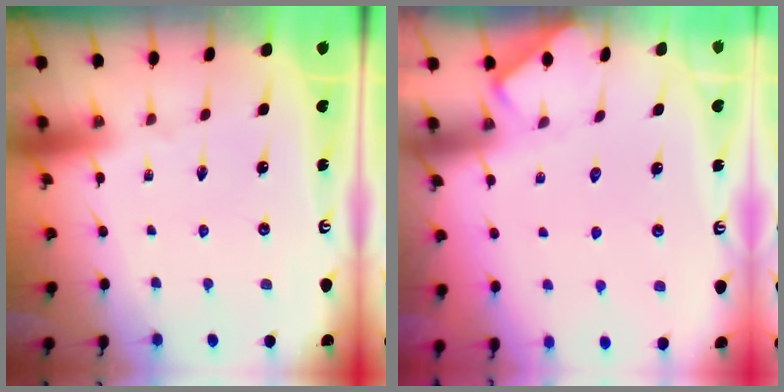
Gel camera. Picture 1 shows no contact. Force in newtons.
{"total": 4.3, "press": 4.3, "slide": 0.3}